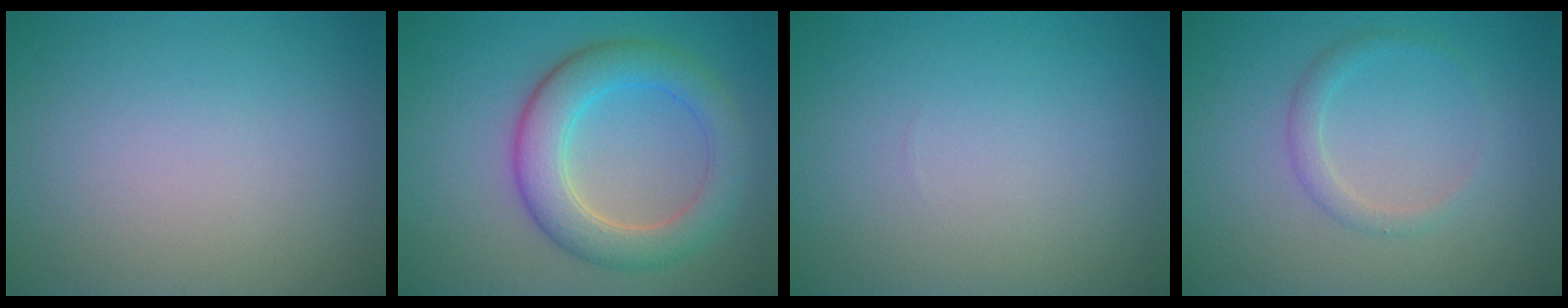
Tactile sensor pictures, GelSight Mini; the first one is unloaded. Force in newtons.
{"total": 5.7, "press": 5.7, "slide": 0.2}
{"total": 0.0}
{"total": 1.5, "press": 1.5, "slide": 0.0}